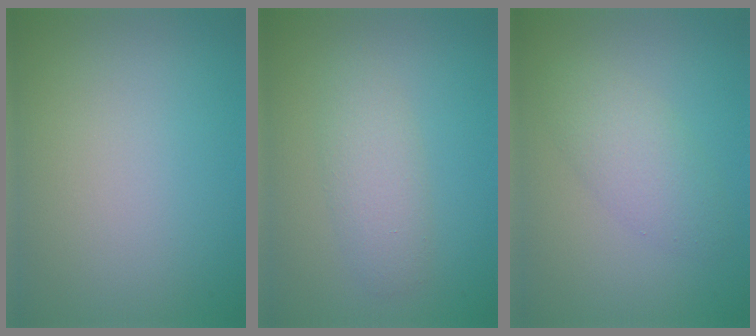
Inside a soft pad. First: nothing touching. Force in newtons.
{"total": 2.7, "press": 2.7, "slide": 0.2}
{"total": 3.0, "press": 3.0, "slide": 0.1}